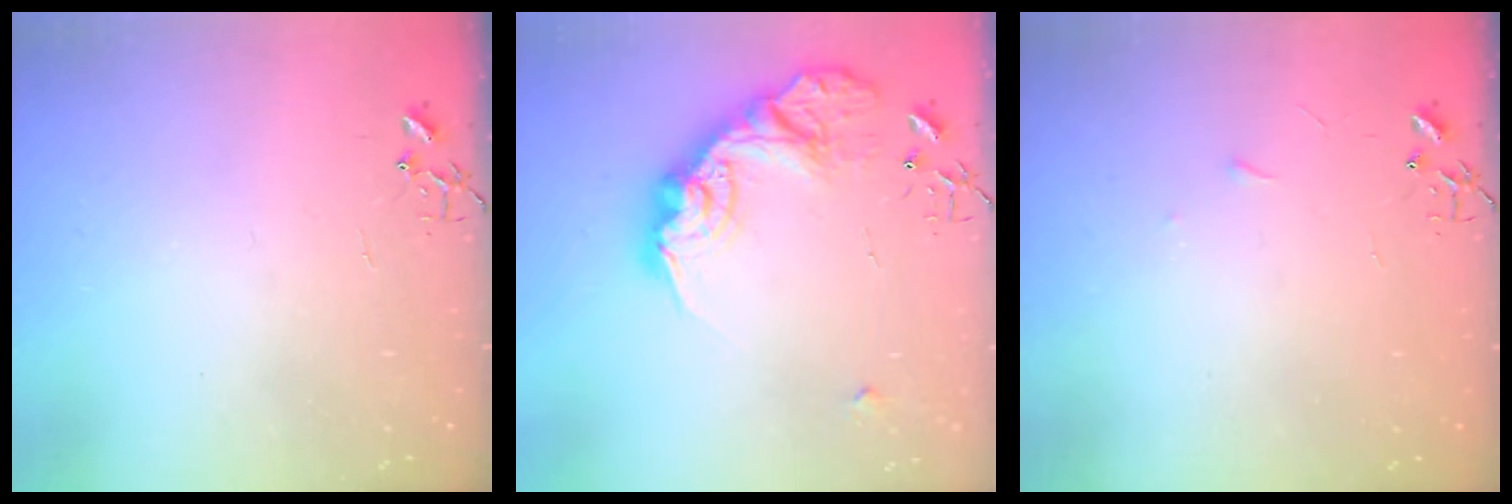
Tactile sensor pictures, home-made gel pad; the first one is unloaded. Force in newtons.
{"total": 19.4, "press": 19.3, "slide": 1.5}
{"total": 3.4, "press": 3.3, "slide": 0.4}